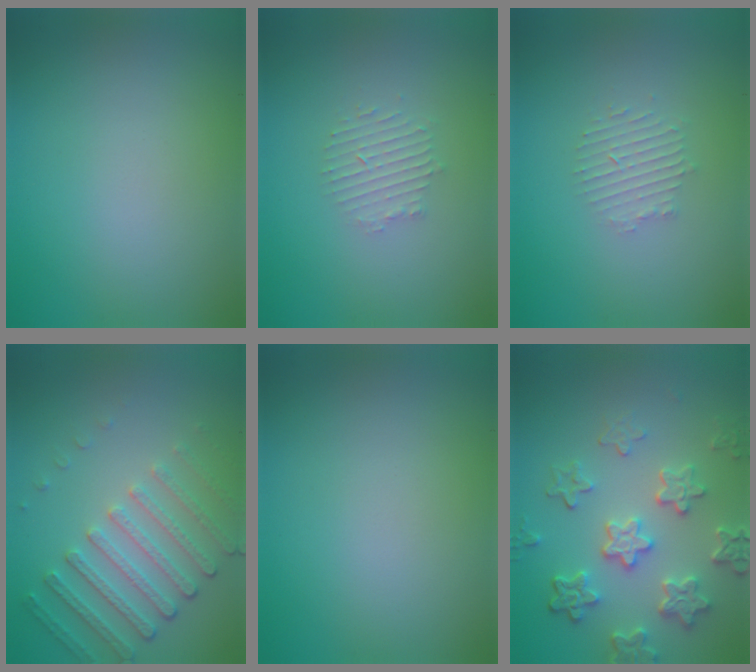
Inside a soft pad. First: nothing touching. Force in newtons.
{"total": 1.8, "press": 1.7, "slide": 0.4}
{"total": 1.8, "press": 1.7, "slide": 0.4}
{"total": 4.7, "press": 3.5, "slide": 3.2}
{"total": 0.0}
{"total": 5.5, "press": 4.3, "slide": 3.5}